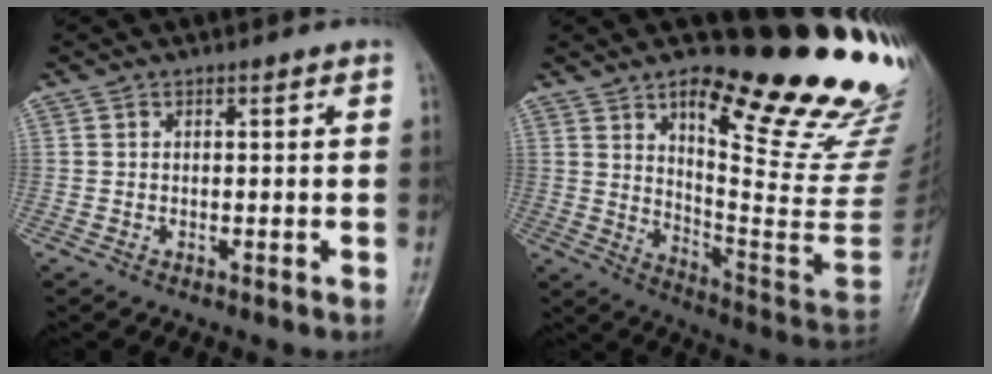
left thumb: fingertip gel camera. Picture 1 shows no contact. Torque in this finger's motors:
{"motor_torque": [2.75, 2.26, 1.02, -1.75, 0.21]}